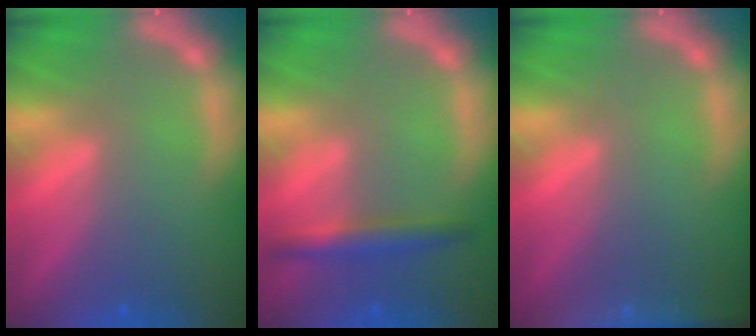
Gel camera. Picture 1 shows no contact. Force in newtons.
{"total": 3.0}
{"total": 6.0}